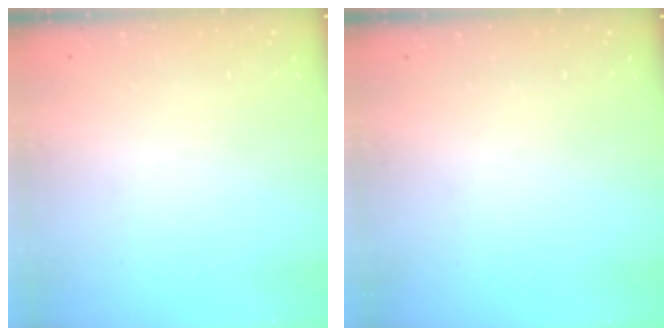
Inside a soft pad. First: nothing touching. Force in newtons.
{"total": 0.0}